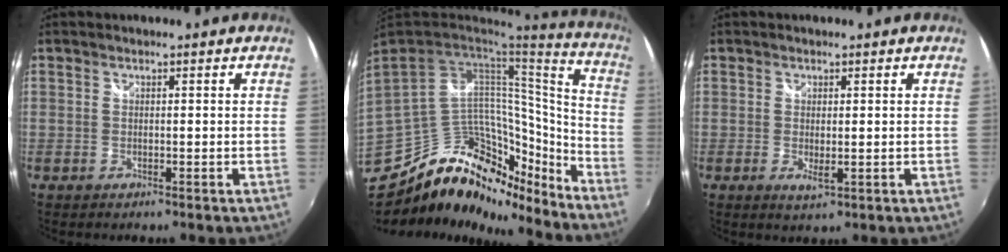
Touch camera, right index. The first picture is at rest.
{"total": 30.6, "force": [-21.9, 16.1, 14.0], "torque": [-0.281, 0.029, -0.324]}
{"total": 2.3, "force": [-0.2, 1.0, 2.1], "torque": [-0.035, -0.008, -0.002]}